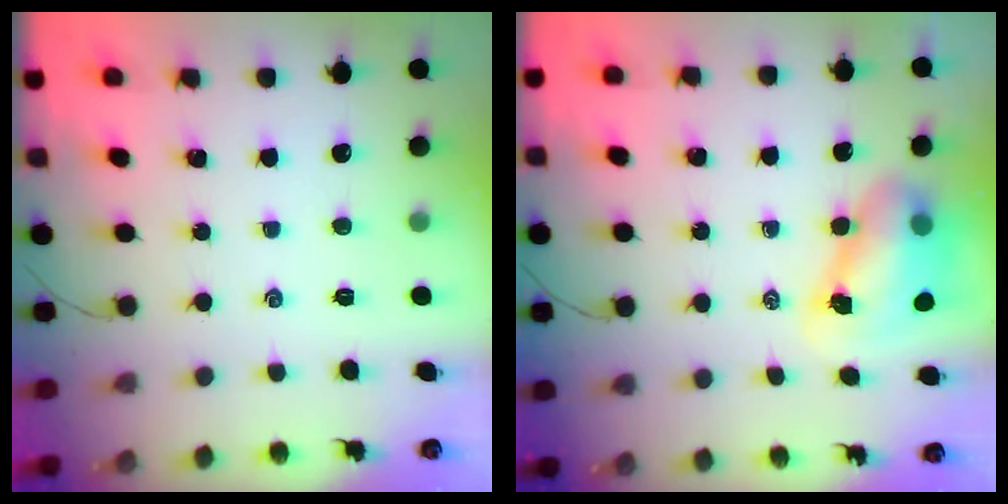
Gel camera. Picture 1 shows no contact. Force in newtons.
{"total": 8.5, "press": 8.2, "slide": 2.0}